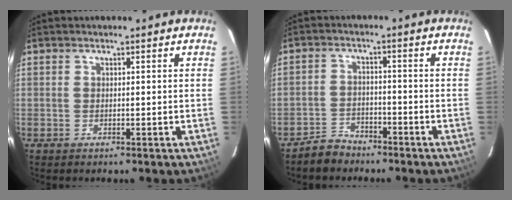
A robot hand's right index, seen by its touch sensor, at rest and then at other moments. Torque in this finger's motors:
{"motor_torque": [-0.10, -0.11, -0.35, -0.19]}